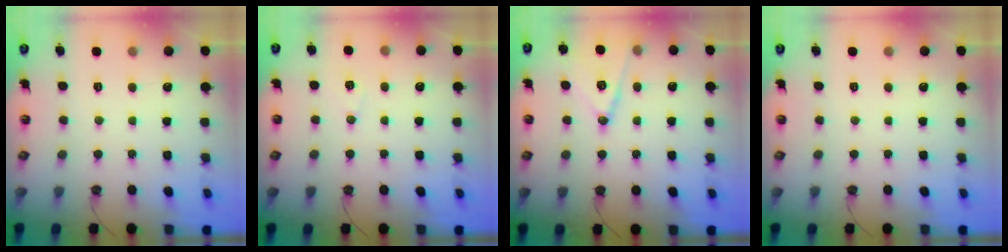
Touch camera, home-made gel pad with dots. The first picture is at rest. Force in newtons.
{"total": 6.0, "press": 4.8, "slide": 3.6}
{"total": 12.7, "press": 12.2, "slide": 3.4}
{"total": 0.0}